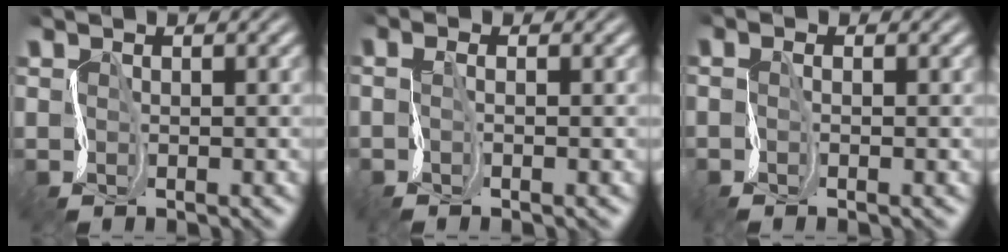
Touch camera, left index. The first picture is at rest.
{"total": 1.3, "force": [-0.3, 0.3, 1.2], "torque": [-0.022, -0.005, -0.011]}
{"total": 1.1, "force": [-0.4, 0.3, 0.9], "torque": [-0.018, -0.006, -0.012]}